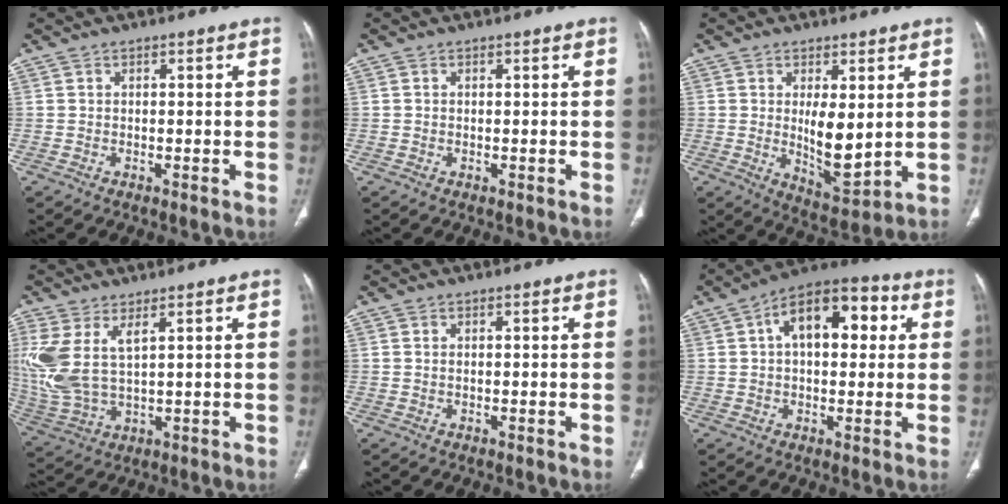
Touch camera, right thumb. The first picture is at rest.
{"total": 0.0}
{"total": 8.9, "force": [0.9, 3.6, 8.1], "torque": [-0.117, -0.028, 0.029]}
{"total": 11.5, "force": [4.0, 5.1, 9.5], "torque": [-0.239, -0.013, 0.100]}
{"total": 0.0}
{"total": 14.2, "force": [3.5, 7.8, 11.4], "torque": [-0.148, 0.029, 0.048]}